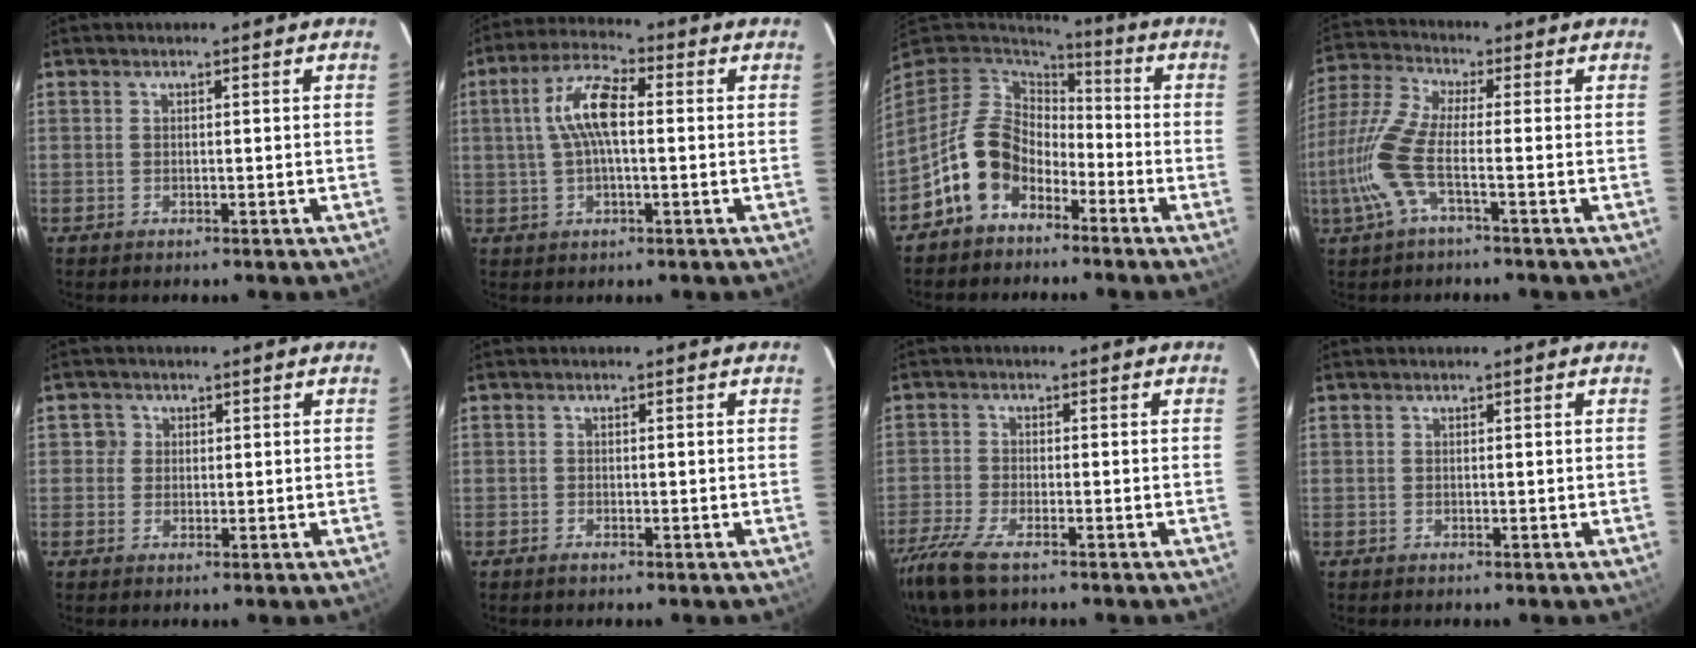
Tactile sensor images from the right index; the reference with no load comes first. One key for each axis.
{"total": 8.9, "fx": 0.8, "fy": 3.0, "fz": 8.3, "tx": -0.168, "ty": 0.019, "tz": 0.014}
{"total": 11.8, "fx": -6.3, "fy": 8.4, "fz": 5.3, "tx": -0.118, "ty": 0.025, "tz": -0.115}
{"total": 9.6, "fx": -2.9, "fy": 1.9, "fz": 9.0, "tx": -0.220, "ty": -0.001, "tz": -0.062}
{"total": 2.2, "fx": 0.2, "fy": 2.2, "fz": 0.1, "tx": 0.005, "ty": 0.012, "tz": 0.000}
{"total": 0.7, "fx": -0.6, "fy": 0.3, "fz": 0.3, "tx": -0.005, "ty": -0.001, "tz": -0.013}
{"total": 10.8, "fx": -7.5, "fy": 3.3, "fz": 7.0, "tx": -0.174, "ty": -0.043, "tz": -0.147}
{"total": 0.0}